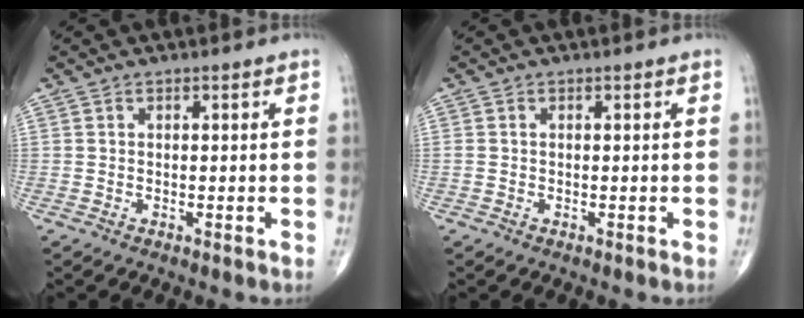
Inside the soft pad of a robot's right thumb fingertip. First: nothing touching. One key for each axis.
{"total": 0.5, "fx": -0.1, "fy": 0.3, "fz": 0.4, "tx": -0.012, "ty": 0.003, "tz": 0.001}